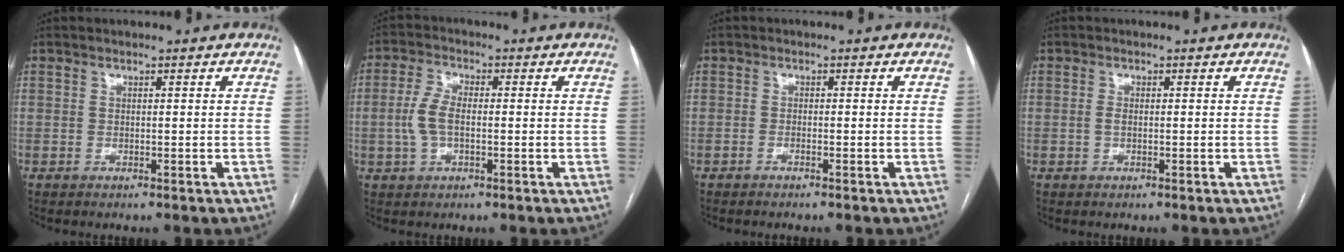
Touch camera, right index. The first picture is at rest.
{"total": 5.4, "force": [-0.5, 2.6, 4.7], "torque": [-0.112, 0.011, -0.011]}
{"total": 0.7, "force": [-0.6, -0.1, 0.4], "torque": [-0.010, 0.001, -0.012]}
{"total": 1.1, "force": [-0.1, 0.5, 1.0], "torque": [-0.021, 0.001, -0.003]}